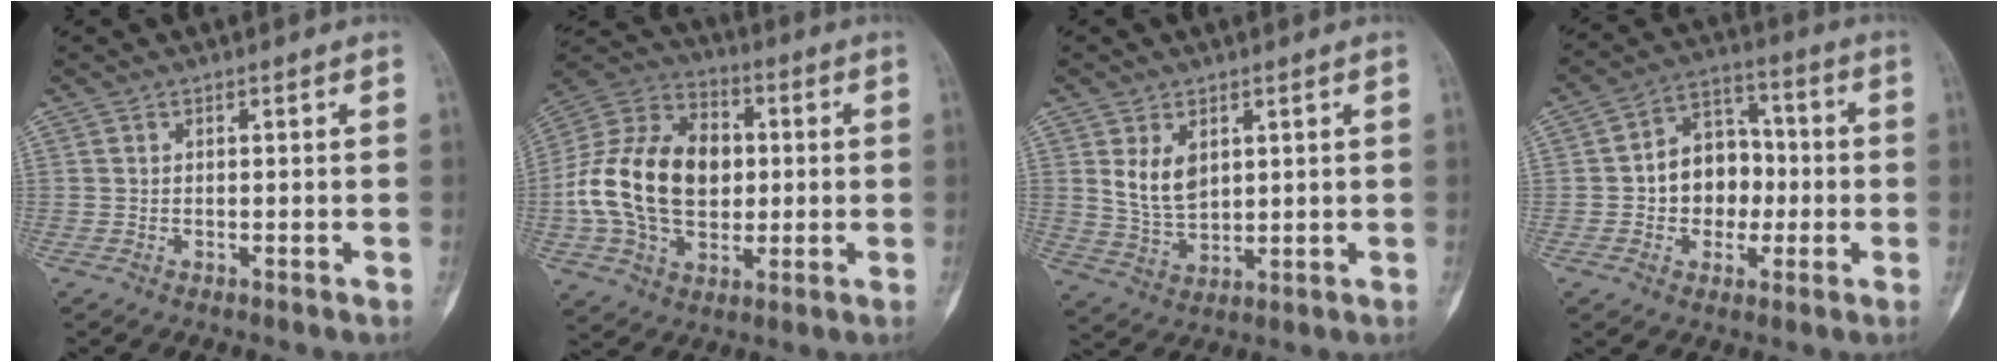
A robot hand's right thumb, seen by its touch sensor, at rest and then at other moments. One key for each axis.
{"total": 21.6, "fx": 0.1, "fy": 15.1, "fz": 15.4, "tx": -0.276, "ty": 0.024, "tz": 0.005}
{"total": 6.7, "fx": 2.4, "fy": 4.2, "fz": 4.6, "tx": -0.070, "ty": -0.017, "tz": 0.057}
{"total": 11.1, "fx": -1.1, "fy": 8.9, "fz": 6.6, "tx": -0.055, "ty": 0.034, "tz": -0.024}